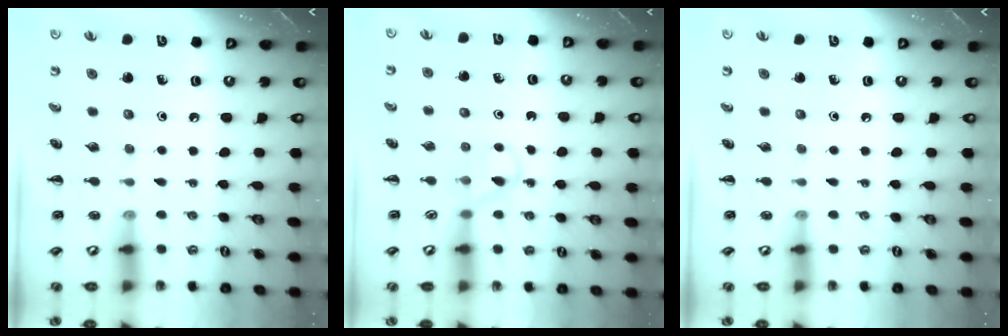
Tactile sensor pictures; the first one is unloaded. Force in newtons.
{"total": 3.3, "press": 3.1, "slide": 1.1}
{"total": 0.0}